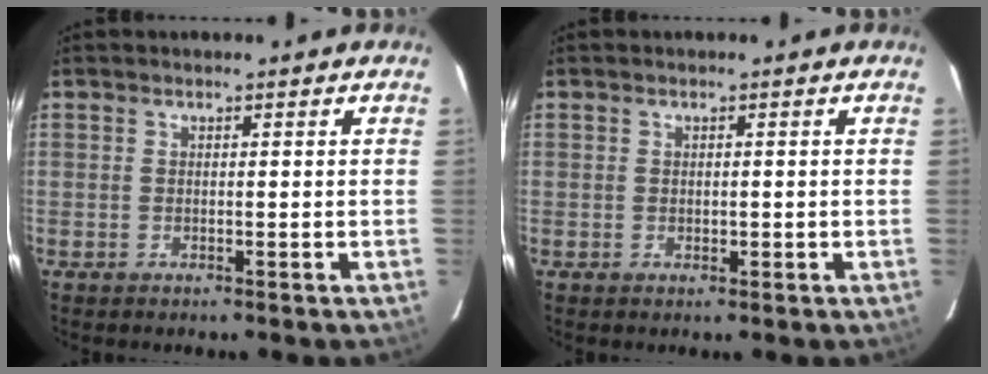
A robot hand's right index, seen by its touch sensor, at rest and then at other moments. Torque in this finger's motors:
{"motor_torque": [-0.16, 0.10, -0.02, 0.00]}